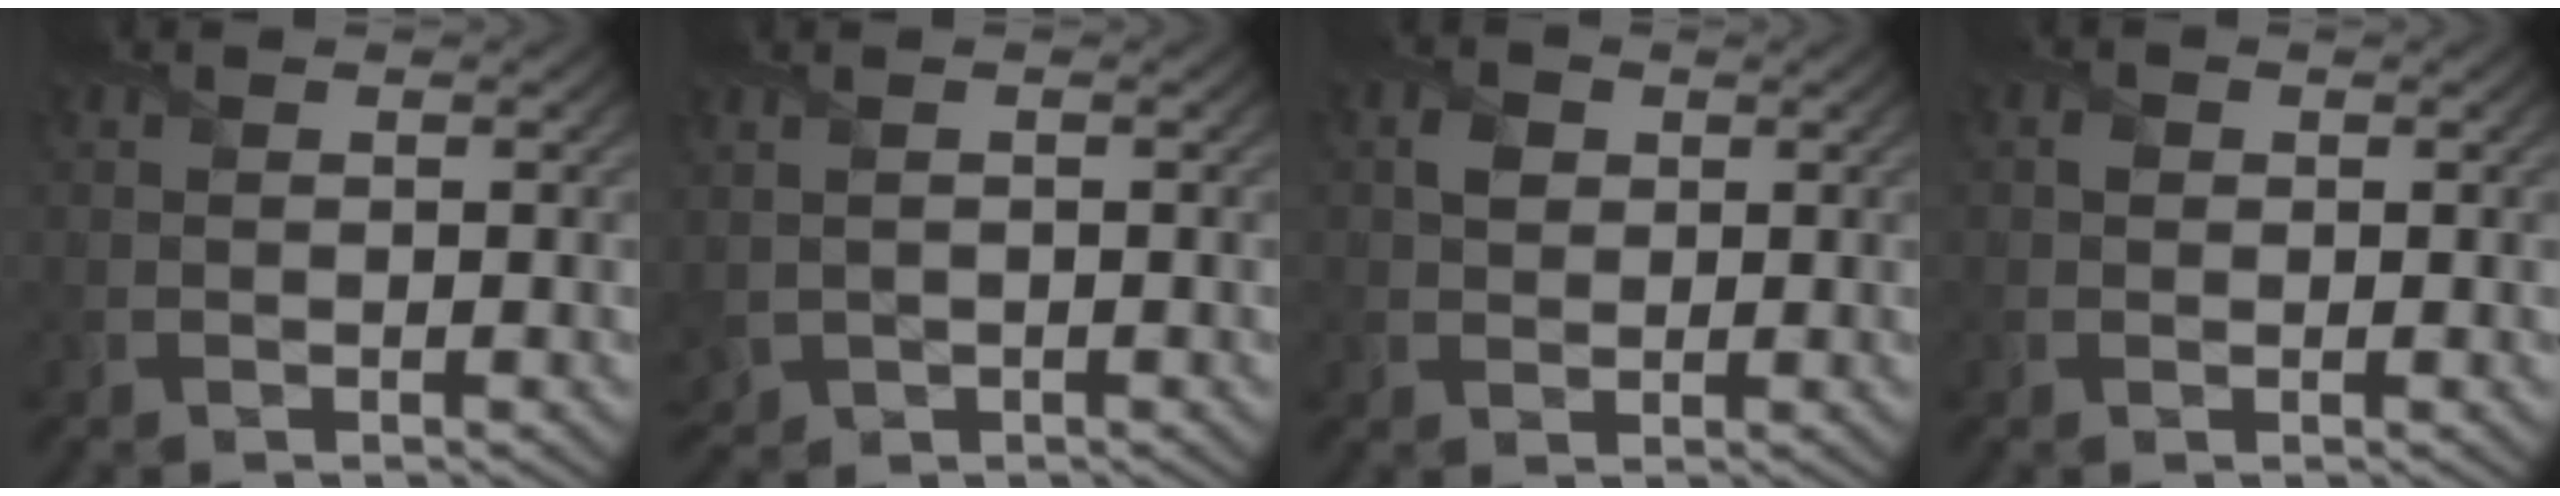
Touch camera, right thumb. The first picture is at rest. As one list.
[{"total": 2.7, "force": [-0.4, 1.9, 1.8], "torque": [-0.052, -0.008, -0.004]}, {"total": 2.4, "force": [0.6, 2.0, 1.2], "torque": [-0.027, 0.002, 0.007]}, {"total": 0.9, "force": [0.1, 0.8, 0.4], "torque": [-0.009, 0.001, -0.002]}]